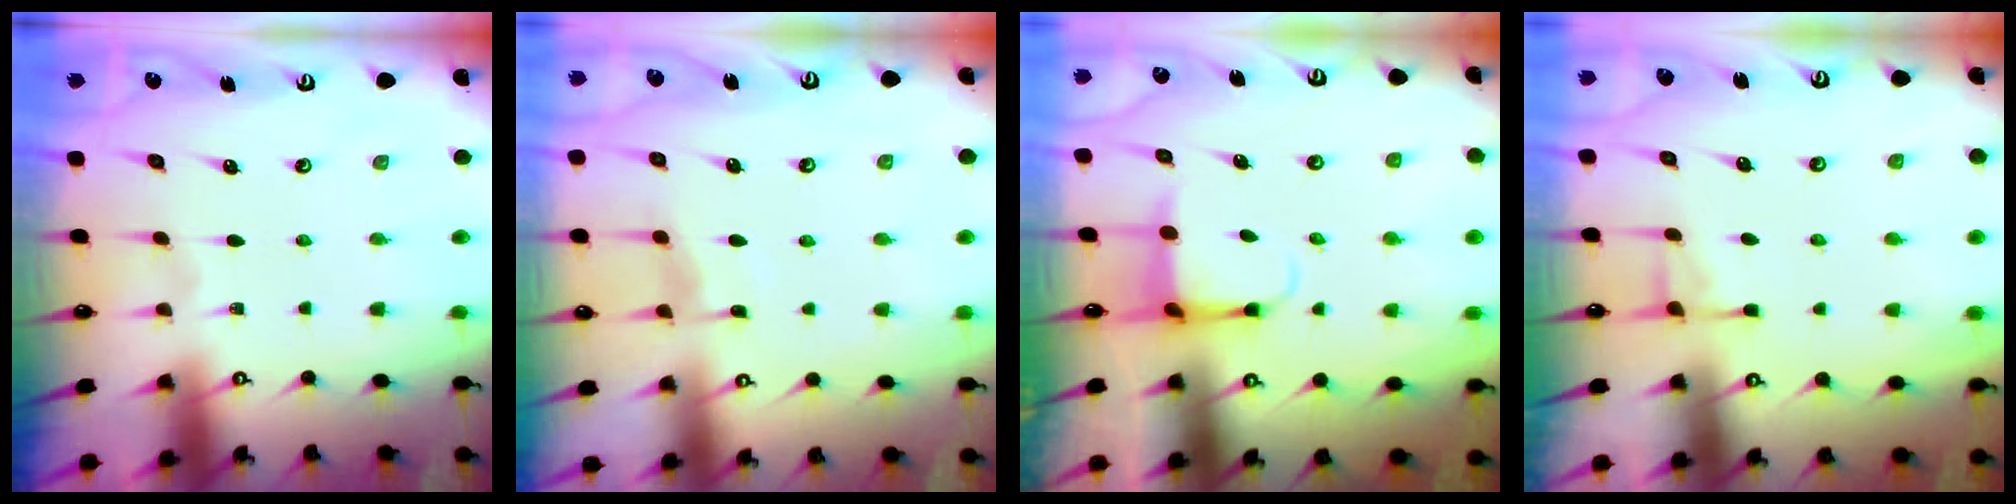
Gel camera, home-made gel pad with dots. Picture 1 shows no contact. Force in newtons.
{"total": 6.5, "press": 6.5, "slide": 0.6}
{"total": 3.9, "press": 3.7, "slide": 1.2}
{"total": 4.3, "press": 4.3, "slide": 0.7}